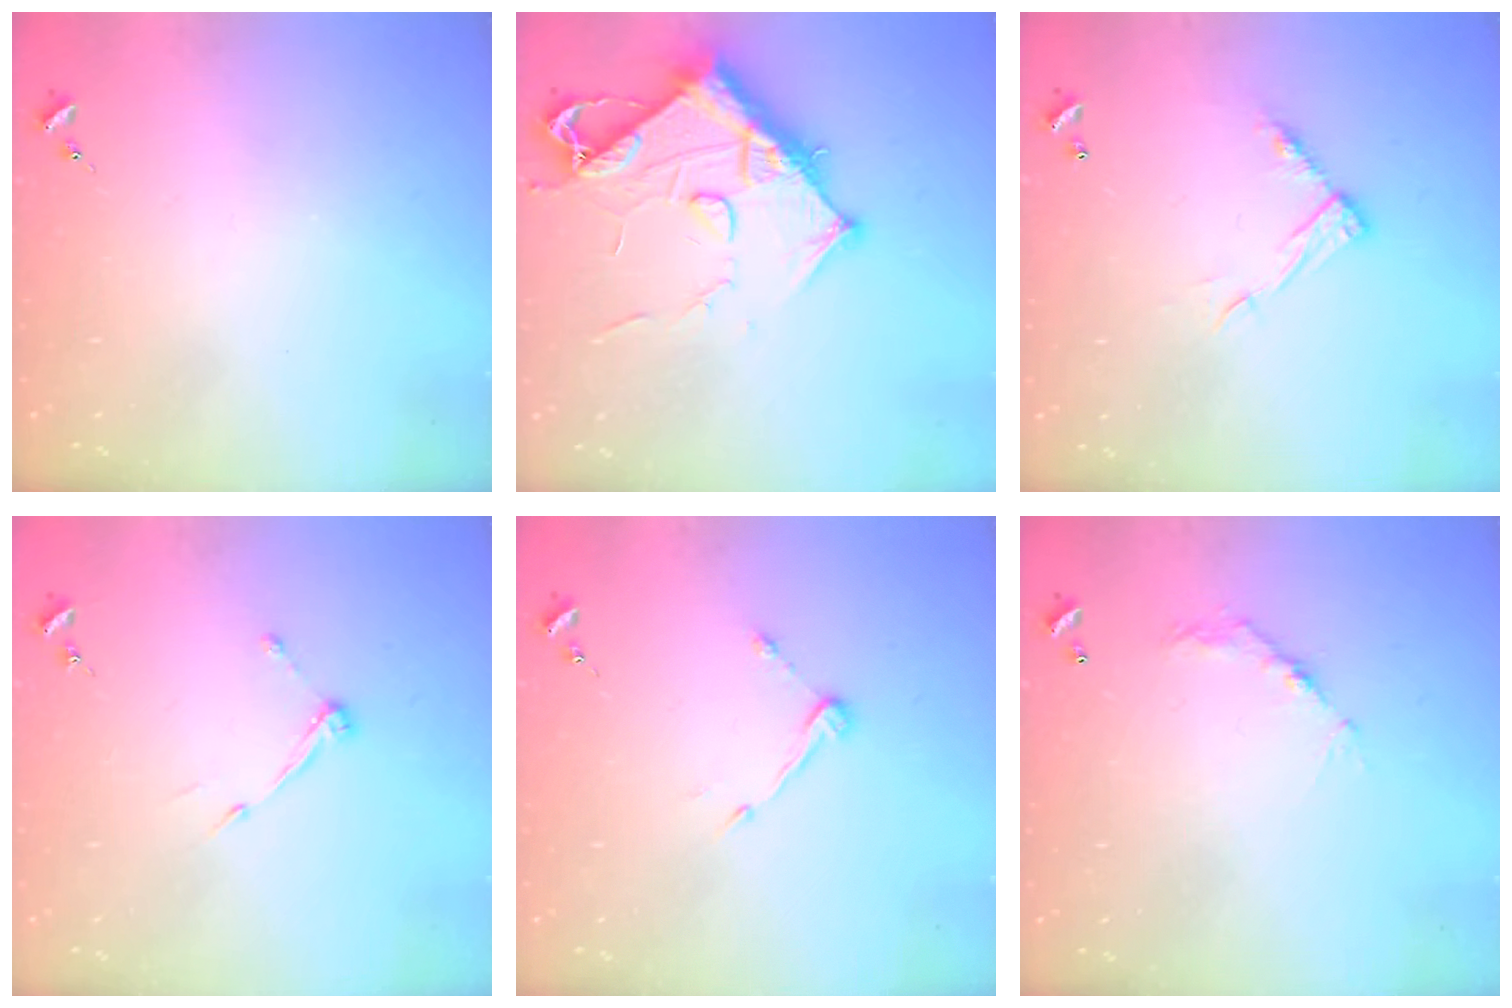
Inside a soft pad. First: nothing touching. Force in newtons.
{"total": 13.1, "press": 13.1, "slide": 1.4}
{"total": 9.4, "press": 9.4, "slide": 0.1}
{"total": 6.2, "press": 6.2, "slide": 0.5}
{"total": 6.5, "press": 6.5, "slide": 0.6}
{"total": 6.3, "press": 6.3, "slide": 0.4}